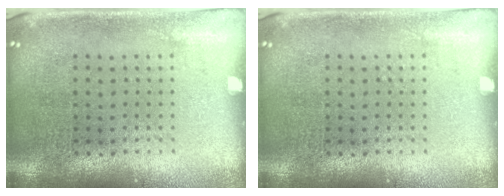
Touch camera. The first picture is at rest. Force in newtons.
{"total": 0.0}